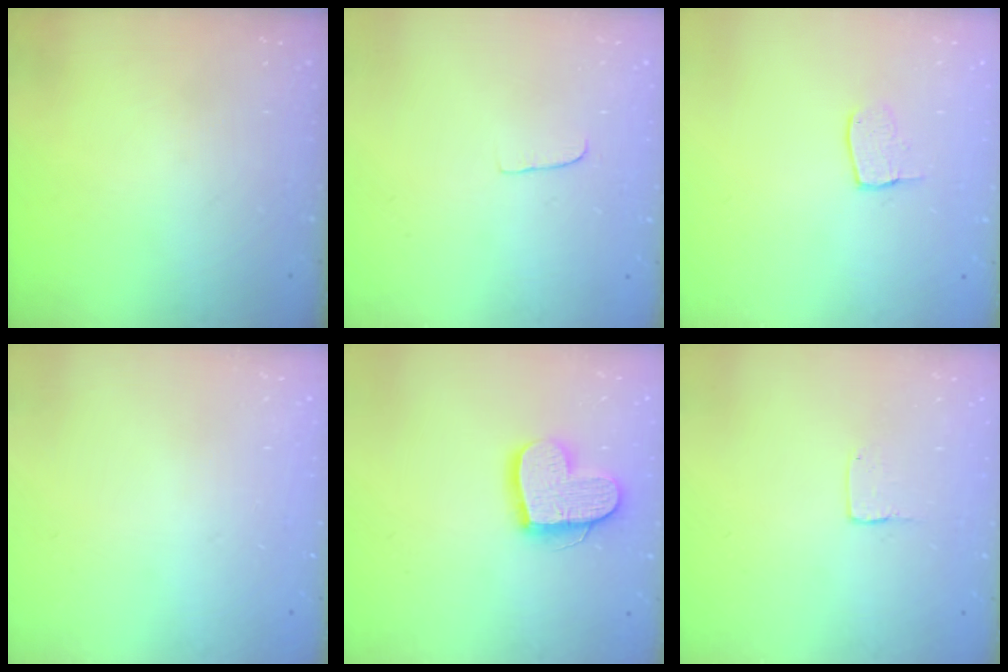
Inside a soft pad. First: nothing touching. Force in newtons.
{"total": 5.7, "press": 5.7, "slide": 0.5}
{"total": 5.2, "press": 5.2, "slide": 0.3}
{"total": 0.0}
{"total": 15.0, "press": 15.0, "slide": 1.1}
{"total": 2.0, "press": 2.0, "slide": 0.2}